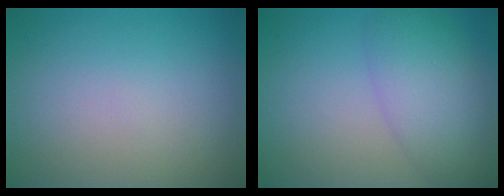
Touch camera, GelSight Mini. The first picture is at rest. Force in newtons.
{"total": 3.9, "press": 3.9, "slide": 0.4}